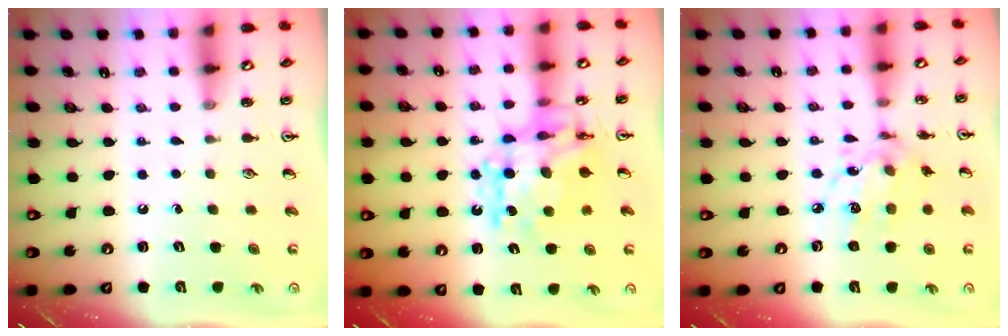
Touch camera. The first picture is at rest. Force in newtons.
{"total": 12.7, "press": 12.7, "slide": 1.1}
{"total": 10.7, "press": 10.6, "slide": 0.8}